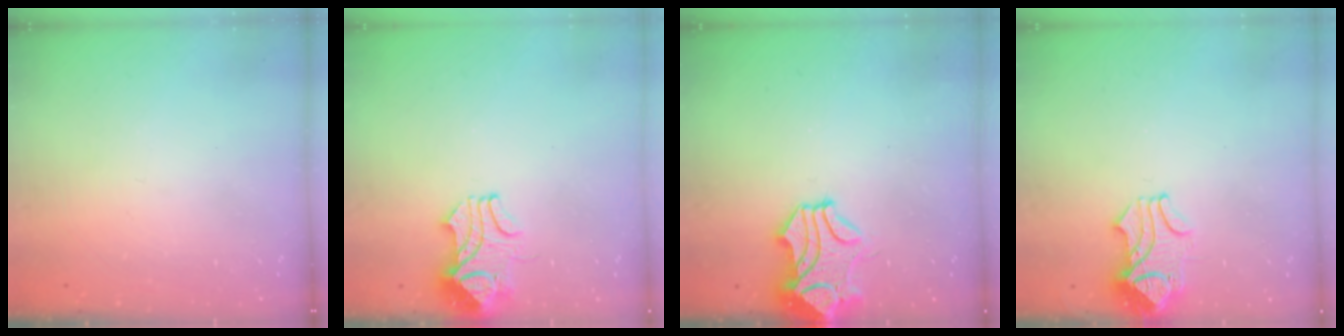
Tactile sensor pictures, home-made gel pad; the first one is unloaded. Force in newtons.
{"total": 2.5, "press": 2.4, "slide": 0.8}
{"total": 1.4, "press": 0.6, "slide": 1.3}
{"total": 1.2, "press": 0.6, "slide": 1.0}